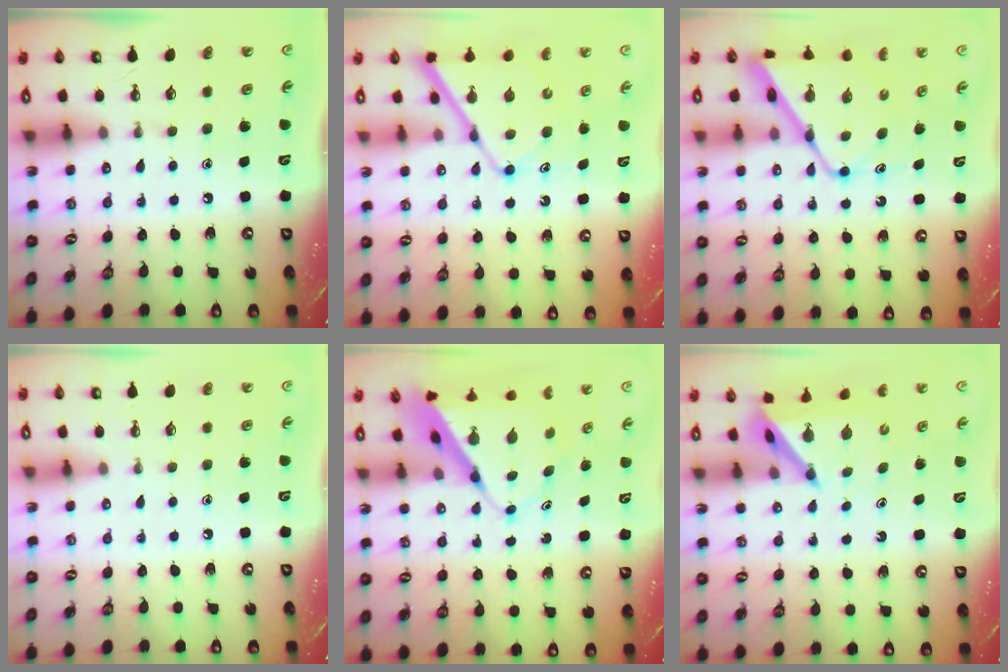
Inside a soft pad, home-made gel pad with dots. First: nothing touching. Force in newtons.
{"total": 11.5, "press": 11.5, "slide": 1.0}
{"total": 12.7, "press": 12.7, "slide": 0.8}
{"total": 0.0}
{"total": 9.4, "press": 9.4, "slide": 0.8}
{"total": 6.6, "press": 6.5, "slide": 0.6}